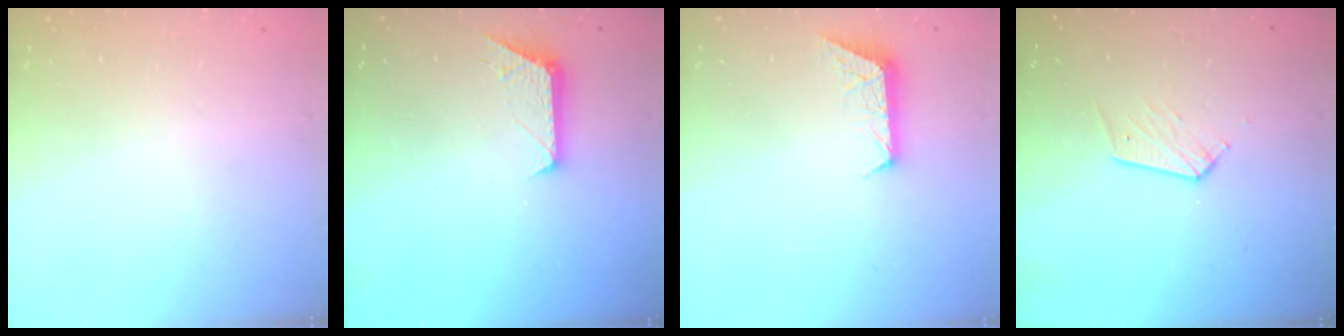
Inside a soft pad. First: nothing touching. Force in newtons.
{"total": 7.4, "press": 7.3, "slide": 0.6}
{"total": 7.5, "press": 7.5, "slide": 0.5}
{"total": 6.7, "press": 6.7, "slide": 0.4}